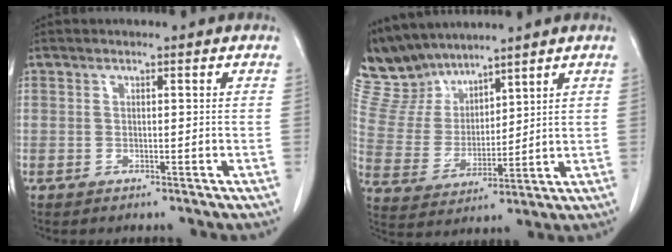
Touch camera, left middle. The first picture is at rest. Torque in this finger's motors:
{"motor_torque": [0.91, -1.19, 0.08, -0.03]}